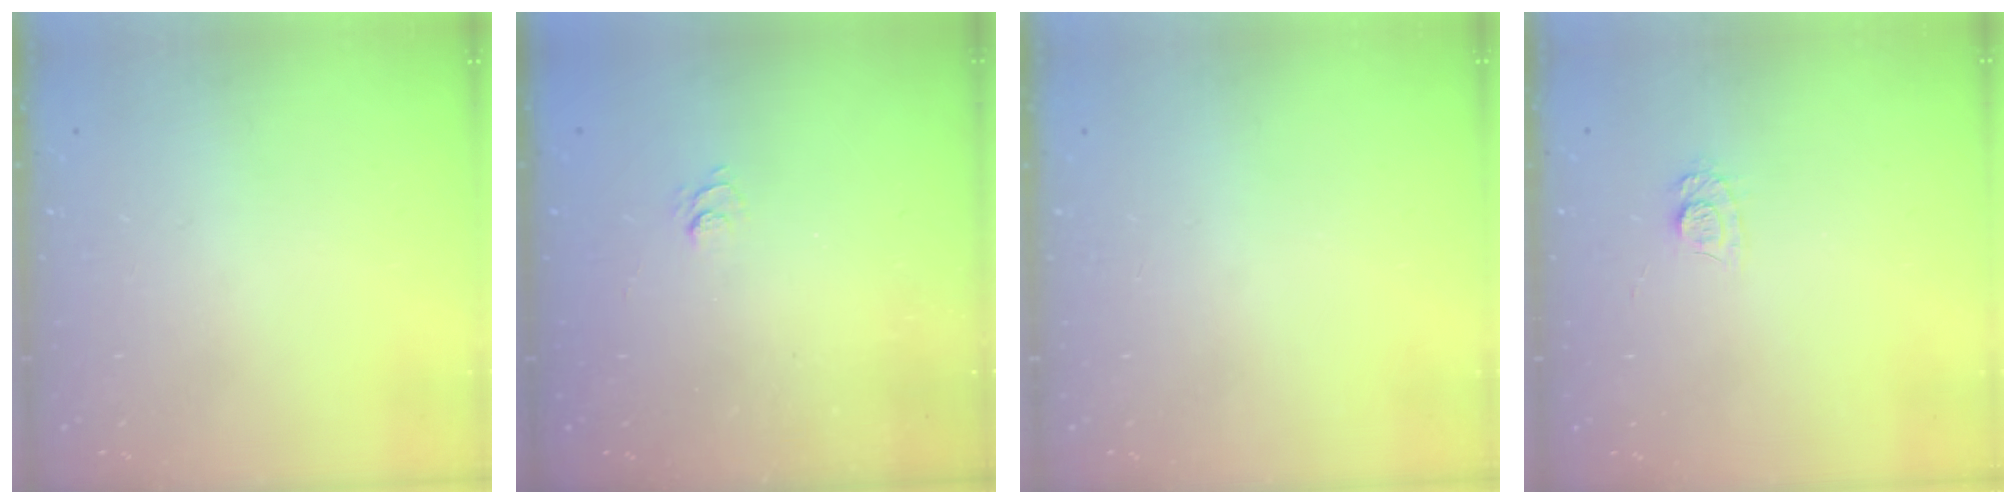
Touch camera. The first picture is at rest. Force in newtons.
{"total": 2.8, "press": 2.5, "slide": 1.3}
{"total": 0.0}
{"total": 6.9, "press": 6.8, "slide": 0.8}